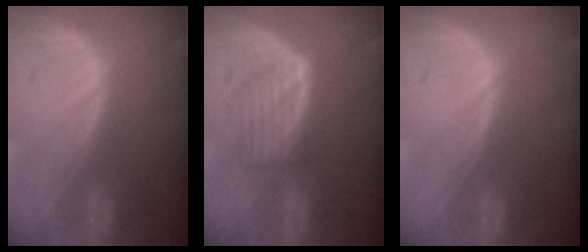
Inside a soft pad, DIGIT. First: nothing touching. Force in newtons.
{"total": 5.8, "press": 5.2, "slide": 2.5}
{"total": 0.0}